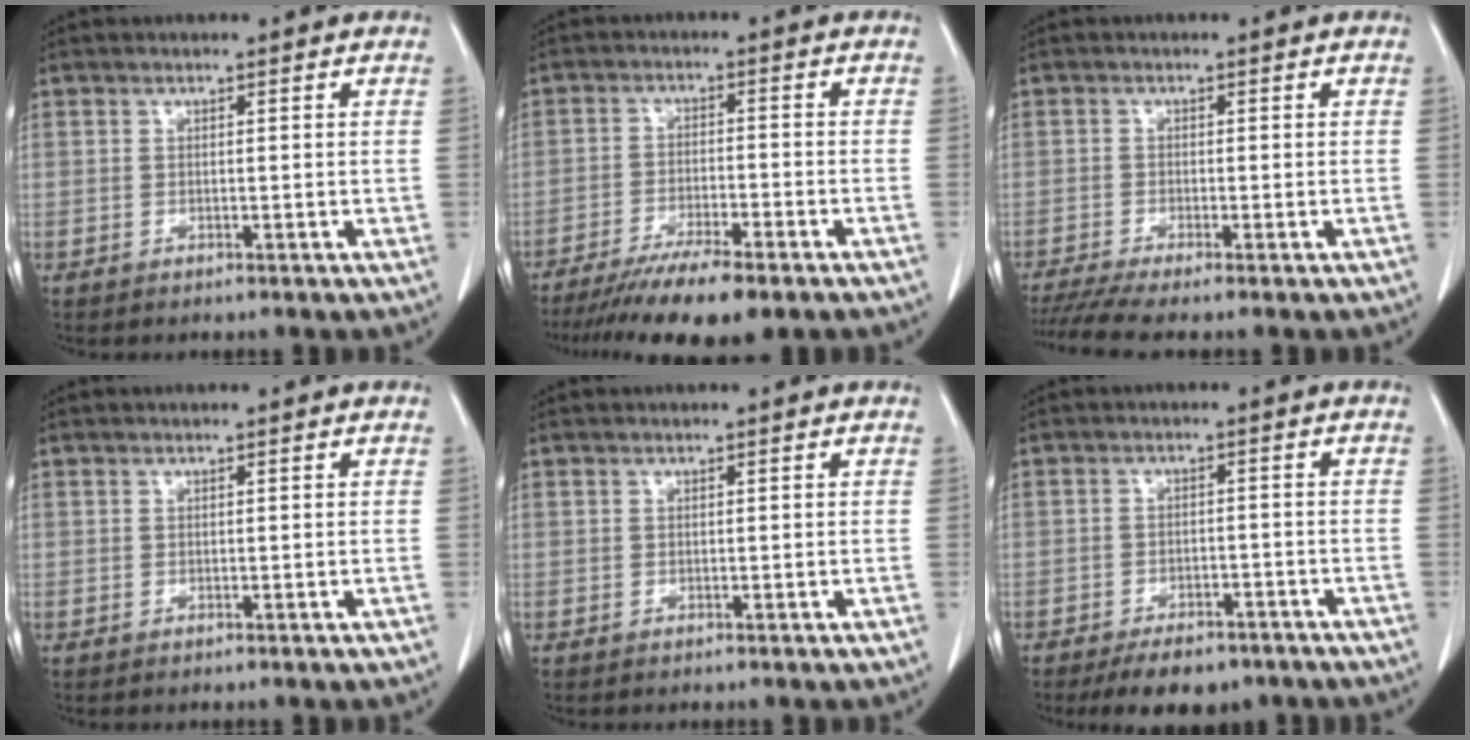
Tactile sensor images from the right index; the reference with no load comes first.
{"total": 11.0, "force": [-8.5, 1.3, 6.9], "torque": [-0.107, -0.023, -0.136]}
{"total": 5.3, "force": [-4.3, -0.4, 3.1], "torque": [-0.055, -0.011, -0.076]}
{"total": 0.0}
{"total": 0.0}
{"total": 7.5, "force": [-5.9, 3.5, 3.2], "torque": [-0.041, 0.003, -0.083]}